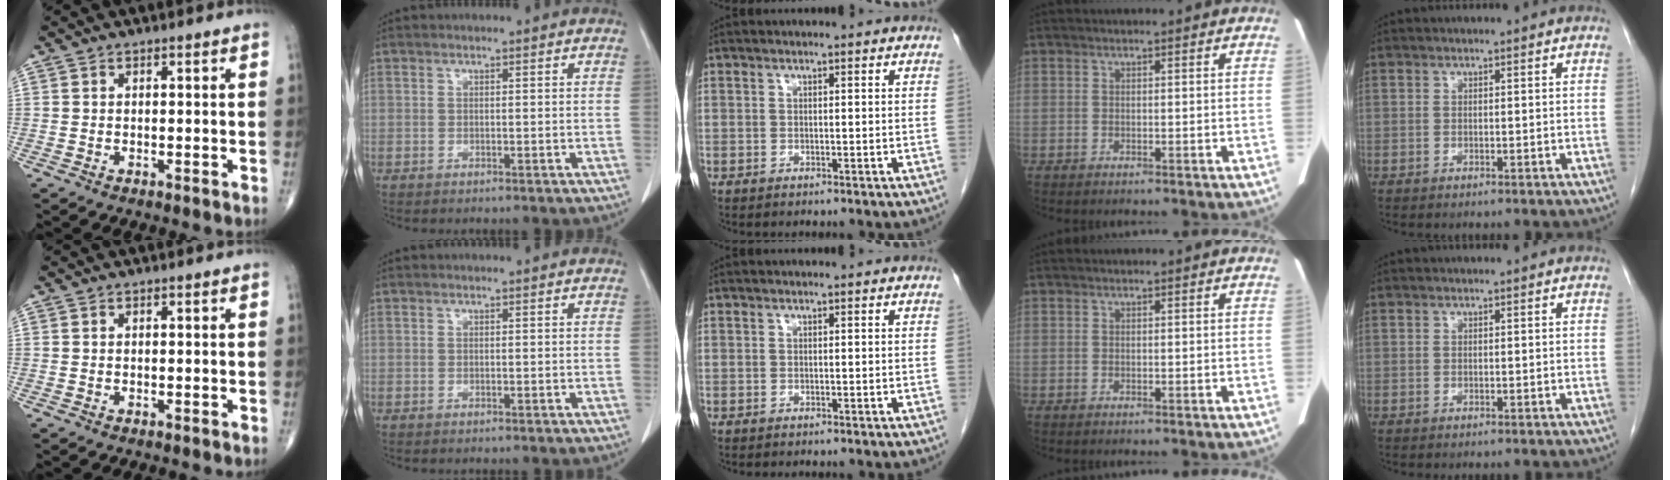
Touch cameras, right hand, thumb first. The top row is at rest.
{}